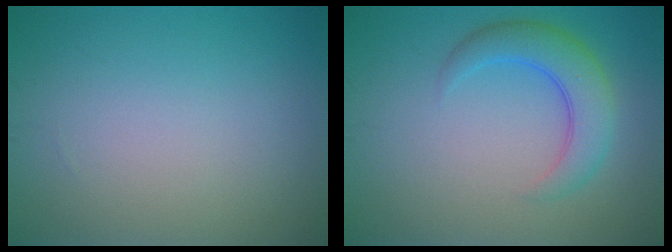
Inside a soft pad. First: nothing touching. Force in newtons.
{"total": 4.4, "press": 4.4, "slide": 0.1}